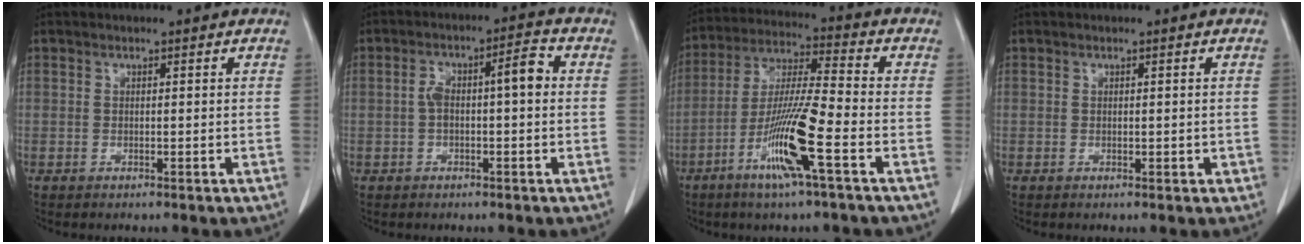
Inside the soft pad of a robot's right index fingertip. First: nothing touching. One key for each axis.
{"total": 6.1, "fx": 0.2, "fy": 1.5, "fz": 5.9, "tx": -0.109, "ty": 0.032, "tz": 0.004}
{"total": 12.8, "fx": -5.4, "fy": -0.2, "fz": 11.6, "tx": -0.231, "ty": -0.012, "tz": -0.107}
{"total": 1.0, "fx": 0.0, "fy": 0.6, "fz": 0.8, "tx": -0.012, "ty": 0.001, "tz": 0.003}